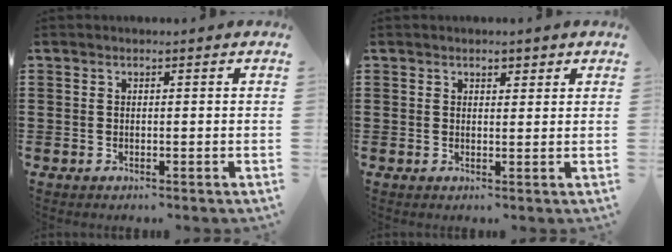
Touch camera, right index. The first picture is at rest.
{"total": 1.3, "force": [1.0, 0.7, 0.3], "torque": [-0.001, 0.002, 0.018]}